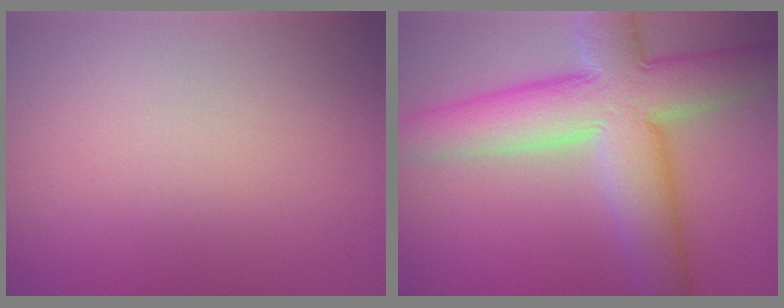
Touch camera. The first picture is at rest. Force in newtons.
{"total": 10.6, "press": 10.6, "slide": 0.7}